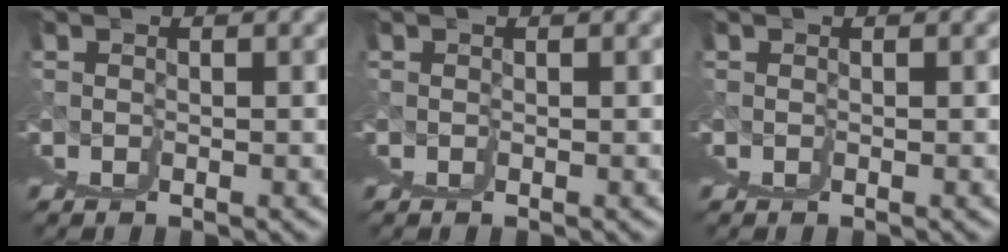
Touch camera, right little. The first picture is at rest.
{"total": 0.0}
{"total": 0.0}